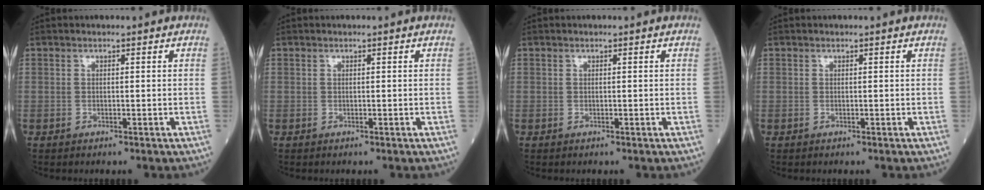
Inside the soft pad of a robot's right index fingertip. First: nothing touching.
{"total": 0.0}
{"total": 0.0}
{"total": 0.0}